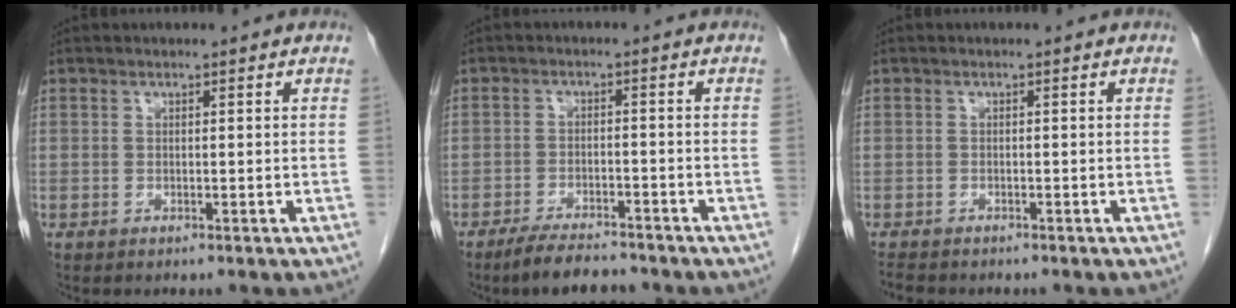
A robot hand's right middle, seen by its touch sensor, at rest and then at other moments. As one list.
[{"total": 5.9, "force": [-5.1, 1.4, 2.5], "torque": [-0.047, -0.010, -0.088]}, {"total": 2.4, "force": [-2.2, 0.7, 0.8], "torque": [-0.019, -0.007, -0.032]}]